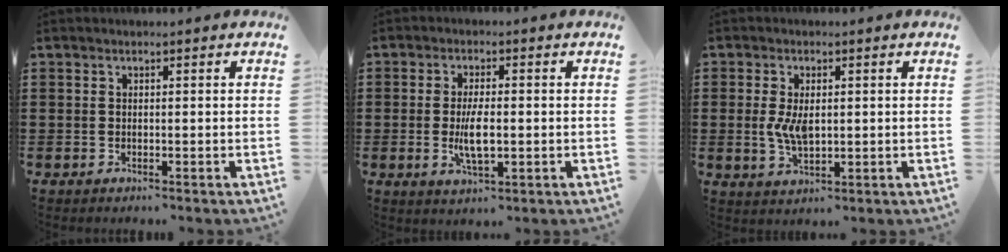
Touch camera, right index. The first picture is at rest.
{"total": 5.6, "force": [-0.7, 1.9, 5.2], "torque": [-0.103, -0.004, -0.016]}
{"total": 4.7, "force": [0.2, 2.5, 4.0], "torque": [-0.097, 0.001, -0.001]}